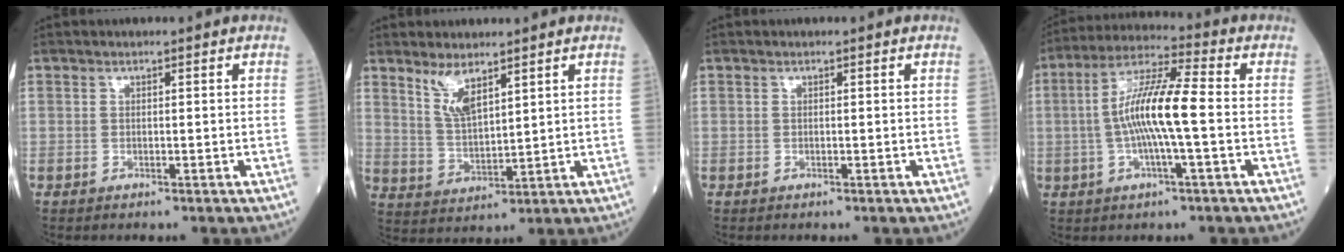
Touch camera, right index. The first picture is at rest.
{"total": 5.6, "force": [3.8, 1.4, 3.8], "torque": [-0.081, -0.009, 0.081]}
{"total": 0.0}
{"total": 11.1, "force": [-1.0, 0.9, 11.0], "torque": [-0.209, 0.012, -0.026]}